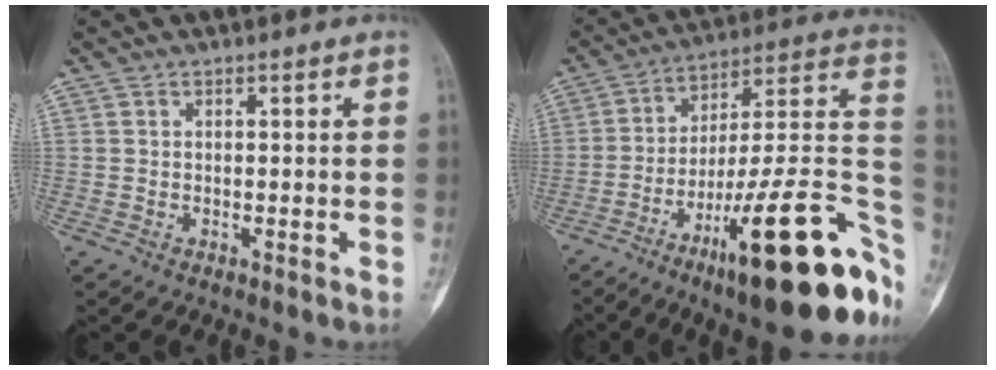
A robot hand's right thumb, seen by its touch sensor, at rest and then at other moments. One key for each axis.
{"total": 28.9, "fx": -12.3, "fy": 7.1, "fz": 25.2, "tx": -0.285, "ty": 0.066, "tz": -0.182}